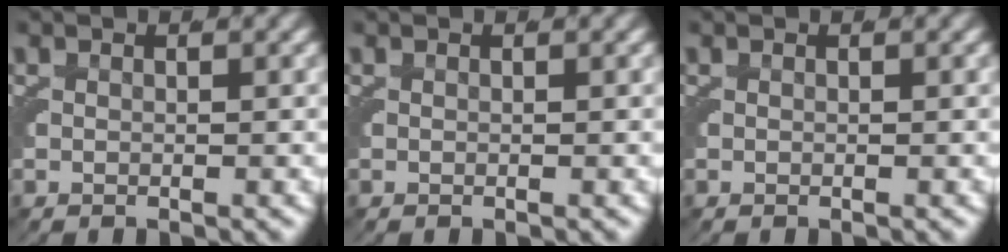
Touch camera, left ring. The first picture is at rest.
{"total": 0.0}
{"total": 0.0}